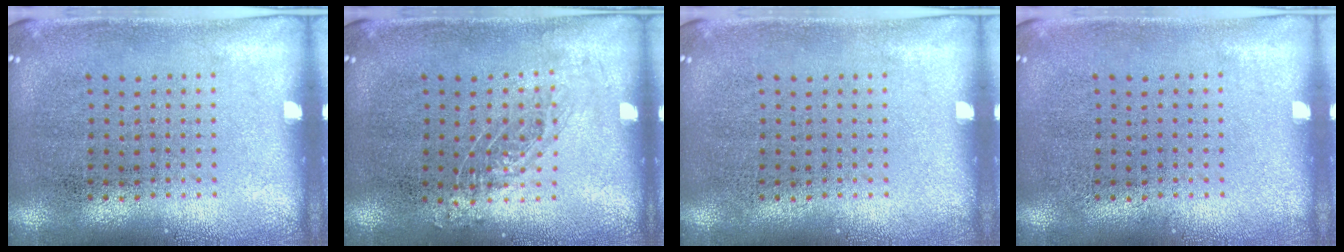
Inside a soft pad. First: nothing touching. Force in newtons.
{"total": 0.9, "press": 0.9, "slide": 0.3}
{"total": 0.0}
{"total": 0.0}